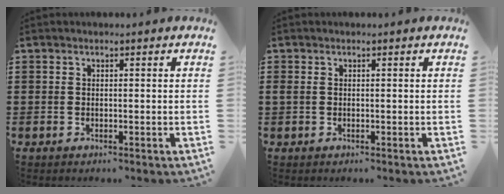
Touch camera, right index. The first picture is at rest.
{"total": 0.5, "force": [-0.1, 0.1, 0.5], "torque": [-0.011, -0.001, -0.002]}